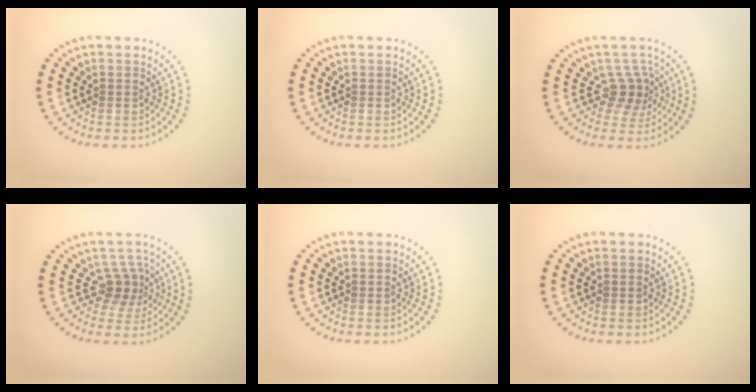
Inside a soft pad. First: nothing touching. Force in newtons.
{"total": 0.0}
{"total": 2.7, "press": 1.9, "slide": 1.9}
{"total": 2.5, "press": 1.7, "slide": 1.8}
{"total": 0.0}
{"total": 0.0}